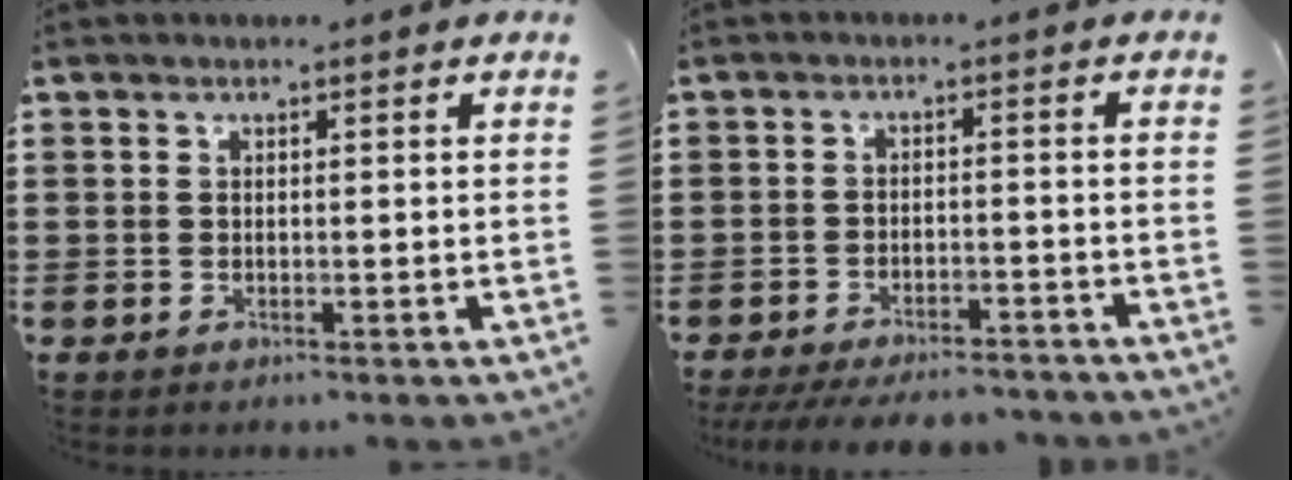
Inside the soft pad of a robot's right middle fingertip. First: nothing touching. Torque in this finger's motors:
{"motor_torque": [1.95, -0.19, 0.38, 0.15]}